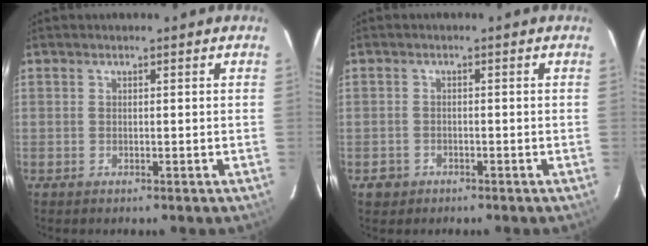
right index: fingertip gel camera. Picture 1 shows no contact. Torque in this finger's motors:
{"motor_torque": [-0.34, 0.00, -1.05, -0.21]}